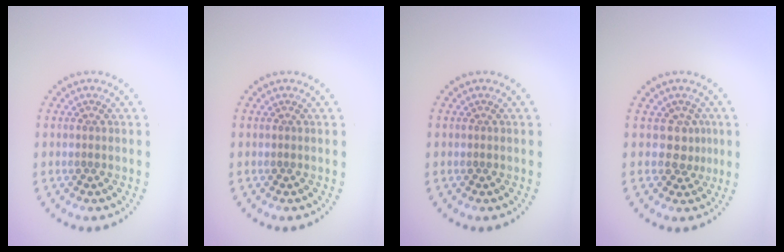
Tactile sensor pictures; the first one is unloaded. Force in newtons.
{"total": 0.0}
{"total": 0.0}
{"total": 1.9, "press": 1.3, "slide": 1.3}